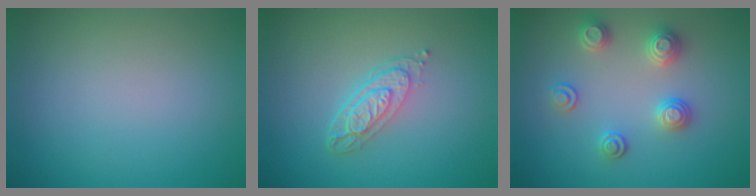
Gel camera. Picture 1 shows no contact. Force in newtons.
{"total": 3.6, "press": 2.7, "slide": 2.5}
{"total": 2.9, "press": 2.8, "slide": 0.6}